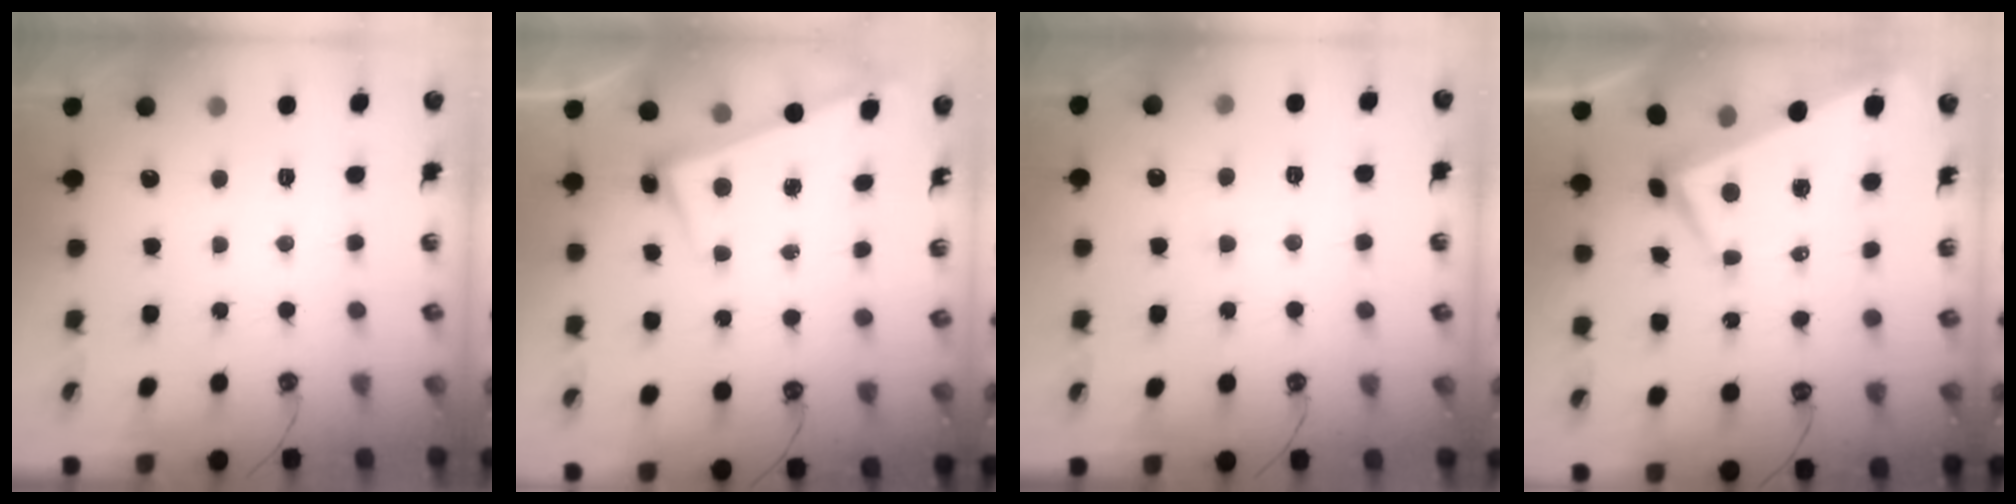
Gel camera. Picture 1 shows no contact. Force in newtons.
{"total": 2.7, "press": 2.6, "slide": 0.8}
{"total": 0.5, "press": 0.1, "slide": 0.5}
{"total": 1.4, "press": 1.1, "slide": 0.8}